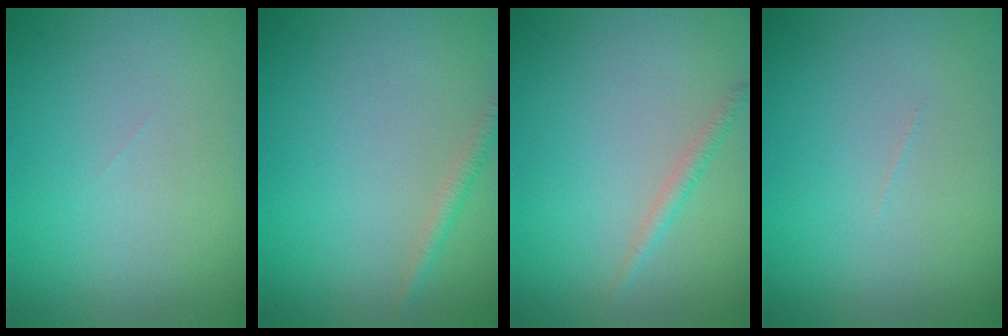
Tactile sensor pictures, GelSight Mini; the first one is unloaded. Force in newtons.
{"total": 1.2, "press": 1.2, "slide": 0.0}
{"total": 1.2, "press": 1.2, "slide": 0.0}
{"total": 0.0}